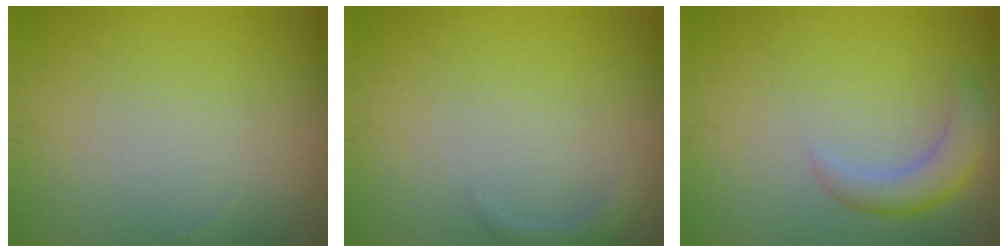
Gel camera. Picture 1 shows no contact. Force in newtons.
{"total": 0.9, "press": 0.9, "slide": 0.1}
{"total": 2.7, "press": 2.7, "slide": 0.2}